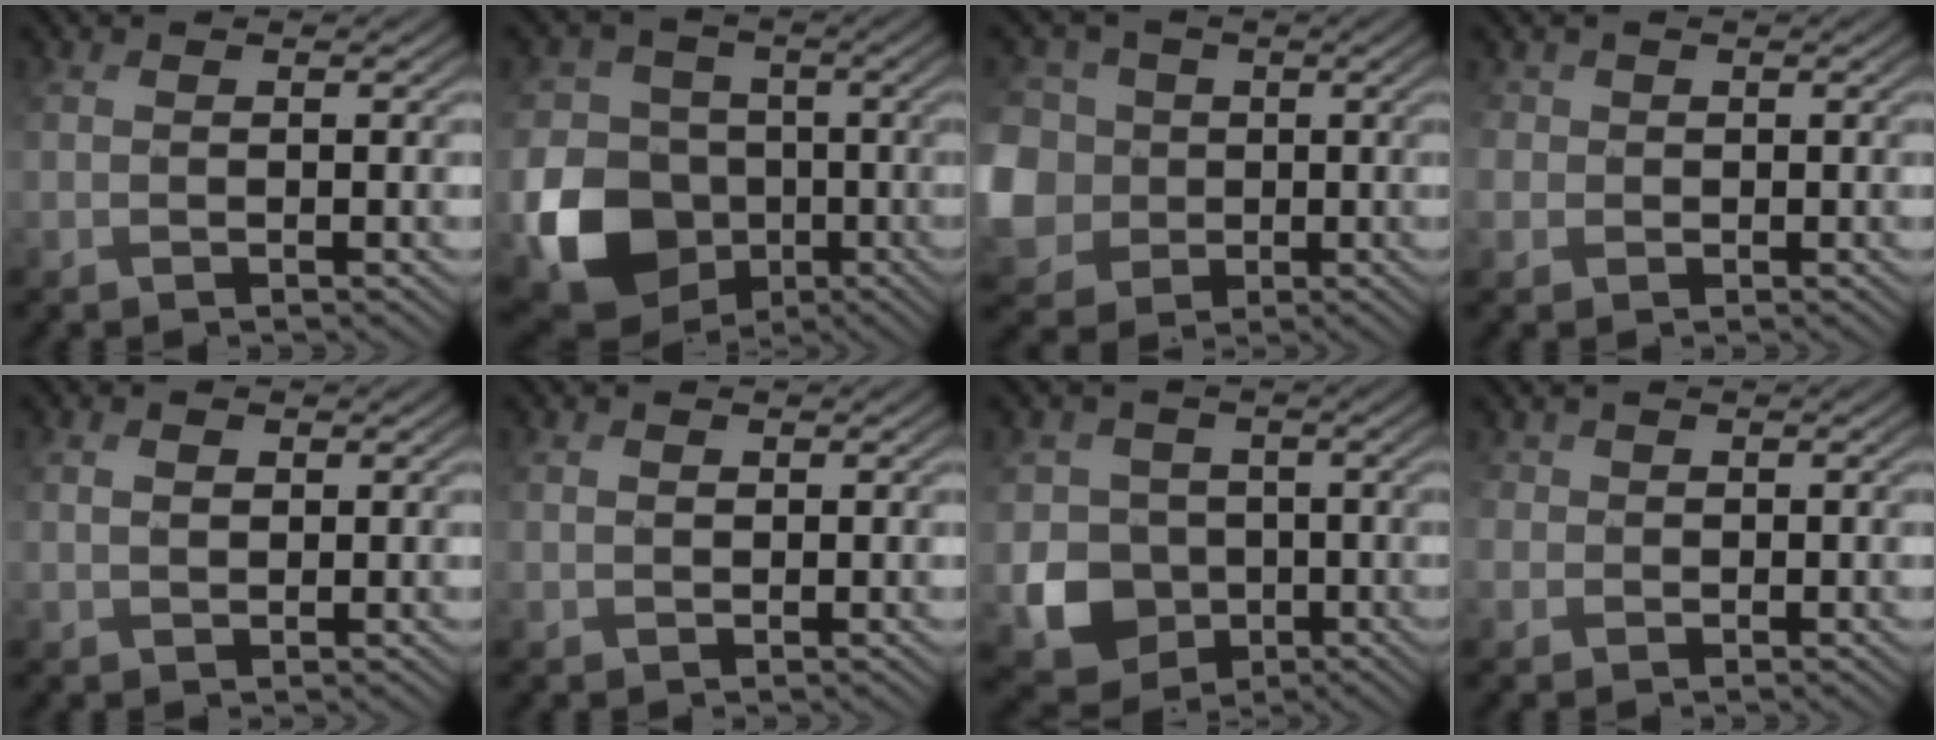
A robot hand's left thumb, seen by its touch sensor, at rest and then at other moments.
{"total": 11.1, "force": [-2.9, 9.7, 4.5], "torque": [-0.110, -0.029, -0.055]}
{"total": 9.8, "force": [-0.1, 9.1, 3.7], "torque": [-0.154, -0.010, -0.013]}
{"total": 2.0, "force": [0.3, 1.8, -0.7], "torque": [0.004, 0.003, 0.006]}
{"total": 1.4, "force": [1.1, 0.9, 0.0], "torque": [-0.005, 0.007, 0.022]}
{"total": 1.0, "force": [0.7, 0.6, -0.5], "torque": [0.006, 0.004, 0.016]}
{"total": 6.4, "force": [-0.5, 6.2, 1.6], "torque": [-0.047, -0.014, -0.016]}
{"total": 1.7, "force": [0.1, 1.5, -0.6], "torque": [0.004, -0.001, -0.001]}